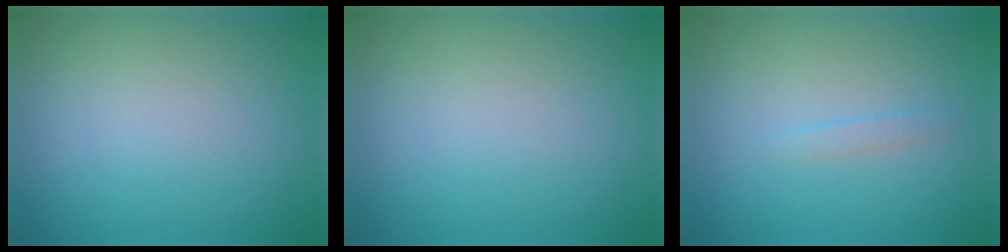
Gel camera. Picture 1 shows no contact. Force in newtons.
{"total": 0.0}
{"total": 0.7, "press": 0.7, "slide": 0.1}